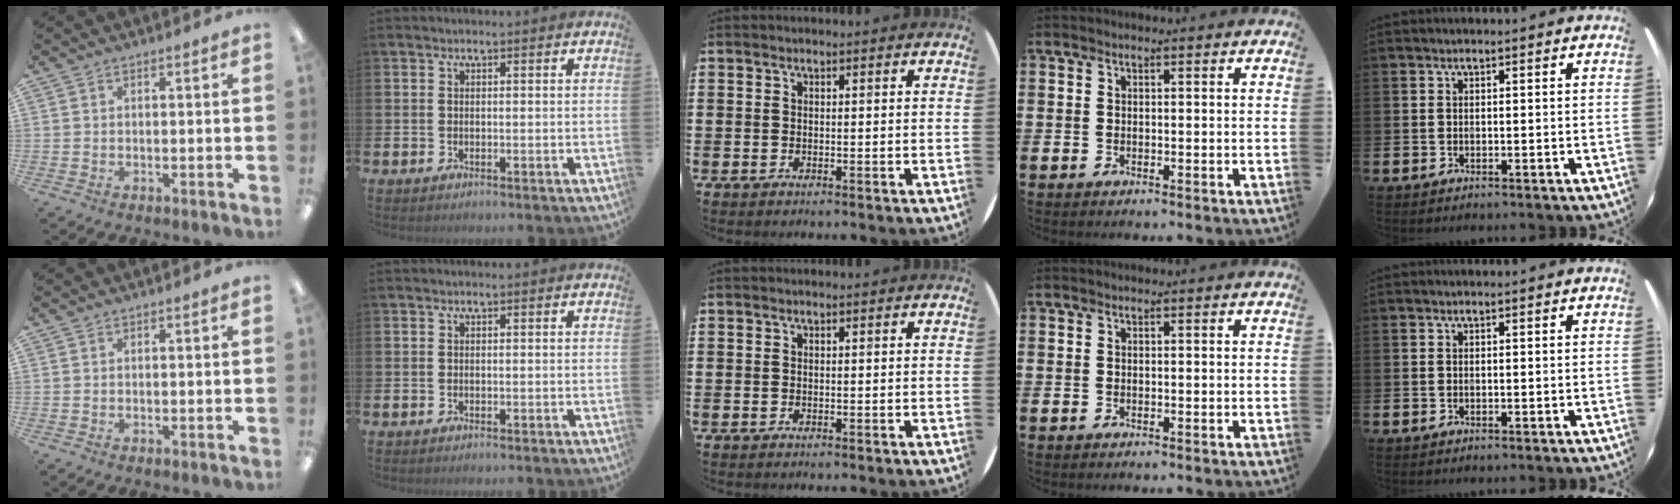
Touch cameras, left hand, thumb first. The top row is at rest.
{}